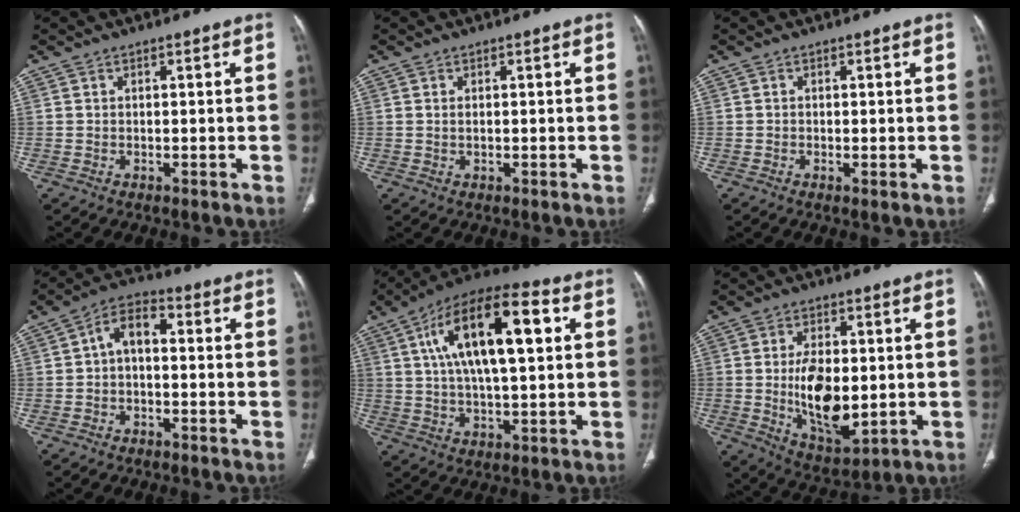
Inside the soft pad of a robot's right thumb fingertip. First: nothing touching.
{"total": 0.6, "force": [0.2, 0.3, 0.5], "torque": [-0.014, 0.000, 0.005]}
{"total": 0.7, "force": [-0.1, 0.2, 0.7], "torque": [-0.015, -0.004, -0.002]}
{"total": 6.4, "force": [0.0, 3.7, 5.1], "torque": [-0.080, 0.028, -0.014]}
{"total": 19.6, "force": [5.2, 7.5, 17.4], "torque": [-0.289, 0.016, 0.080]}
{"total": 13.6, "force": [-0.8, 7.0, 11.7], "torque": [-0.184, -0.015, 0.000]}